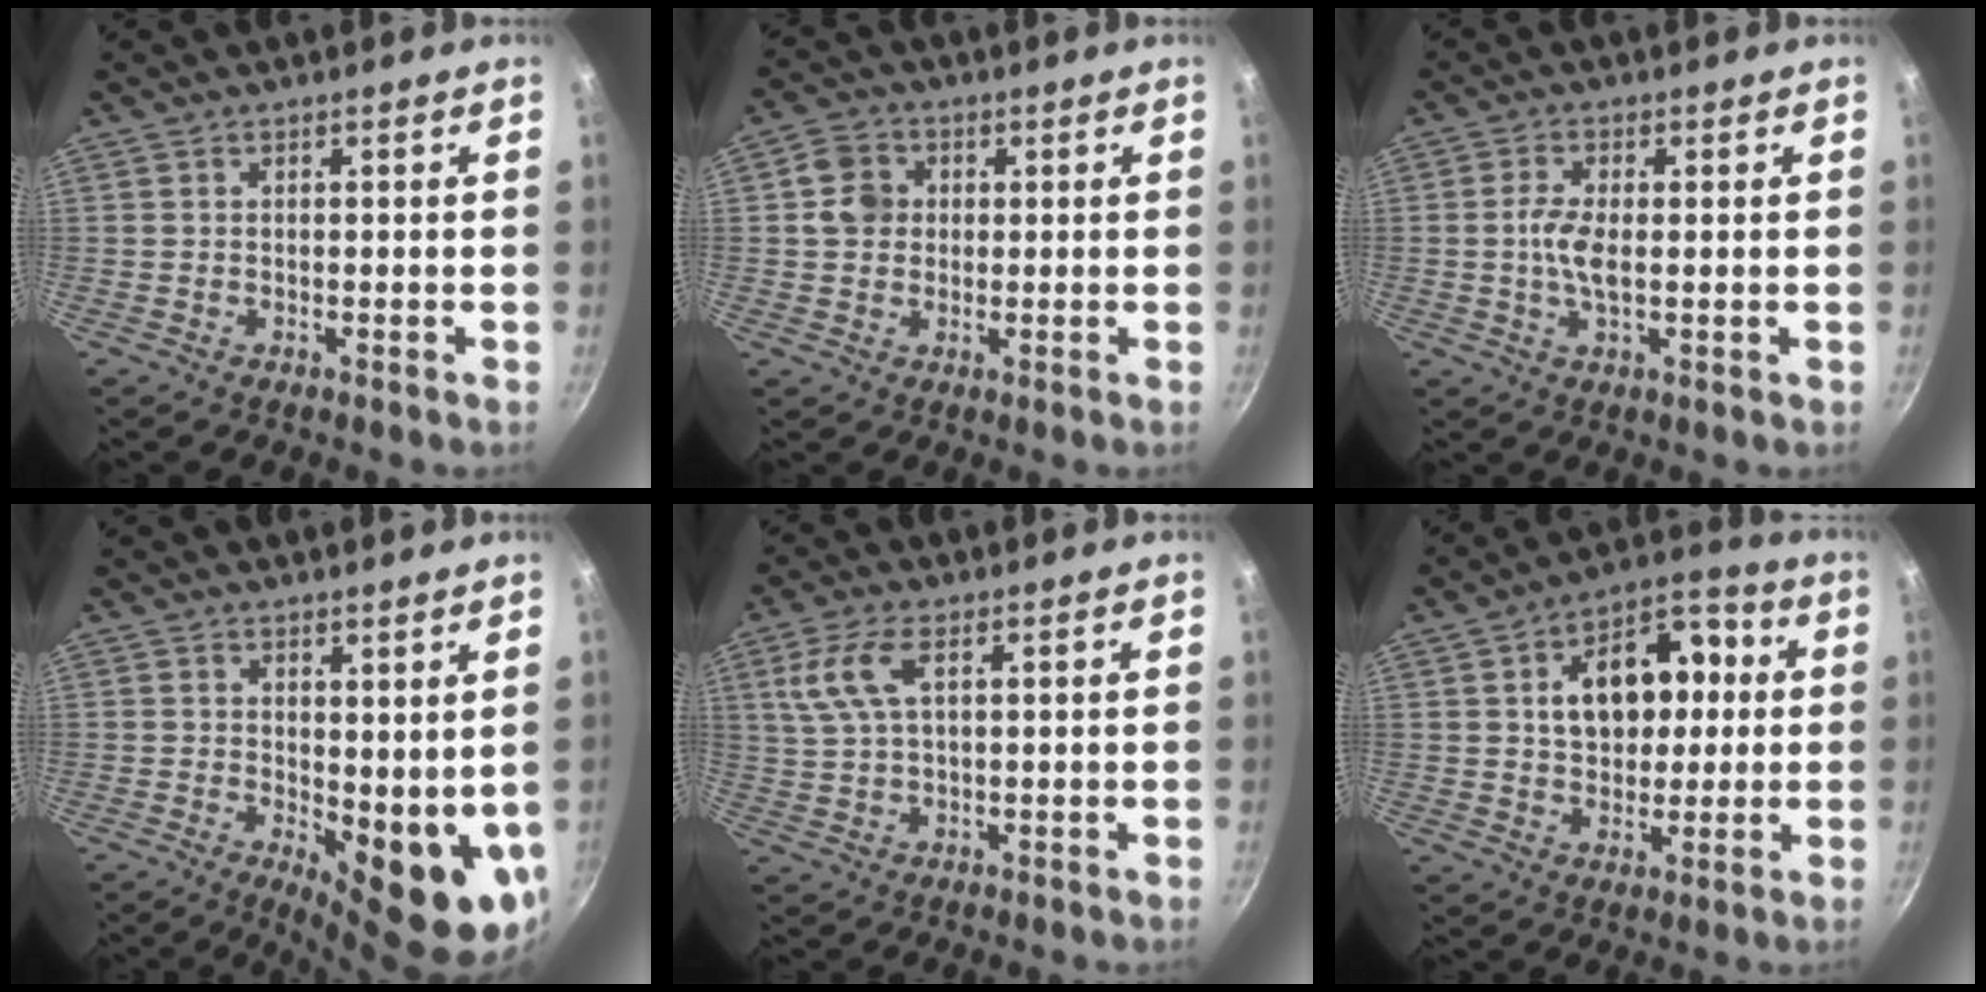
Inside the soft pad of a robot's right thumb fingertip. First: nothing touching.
{"total": 6.0, "force": [0.8, 5.1, 2.9], "torque": [-0.041, 0.006, 0.010]}
{"total": 5.0, "force": [0.1, 2.0, 4.6], "torque": [-0.099, -0.002, -0.001]}
{"total": 12.0, "force": [-0.8, 4.6, 11.0], "torque": [-0.129, -0.028, 0.007]}
{"total": 7.0, "force": [2.5, 3.1, 5.8], "torque": [-0.137, 0.007, 0.054]}
{"total": 15.2, "force": [2.6, 9.8, 11.3], "torque": [-0.133, 0.022, 0.034]}